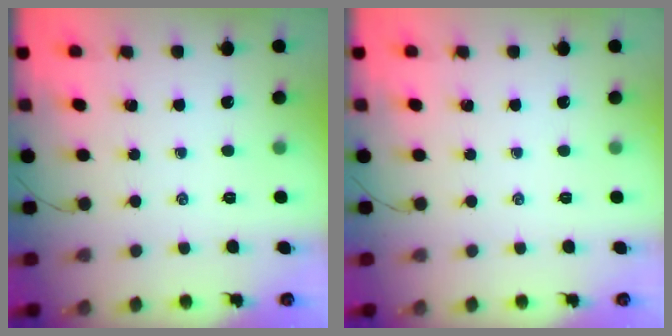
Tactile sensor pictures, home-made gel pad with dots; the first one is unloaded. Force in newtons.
{"total": 0.0}